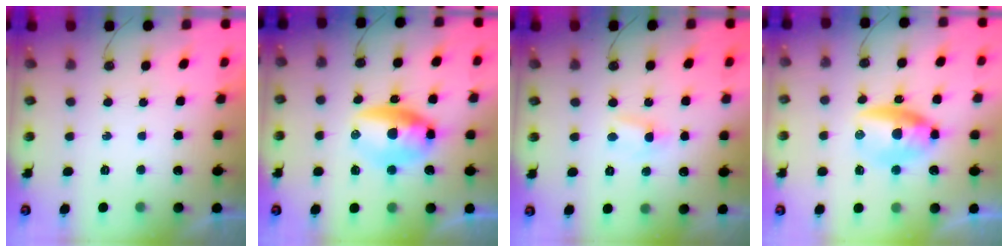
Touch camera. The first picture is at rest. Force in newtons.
{"total": 11.1, "press": 10.7, "slide": 2.8}
{"total": 4.5, "press": 4.5, "slide": 0.4}
{"total": 10.3, "press": 10.3, "slide": 0.8}